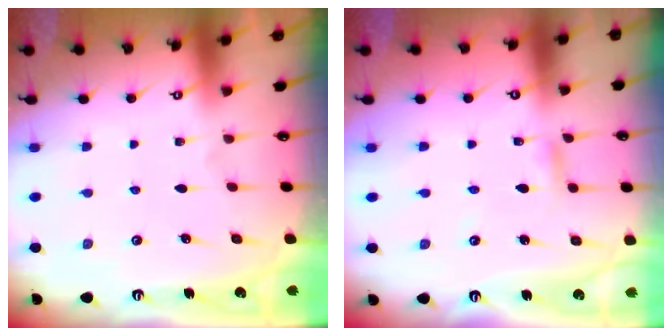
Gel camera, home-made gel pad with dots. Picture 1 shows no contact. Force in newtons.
{"total": 4.1, "press": 4.1, "slide": 0.3}